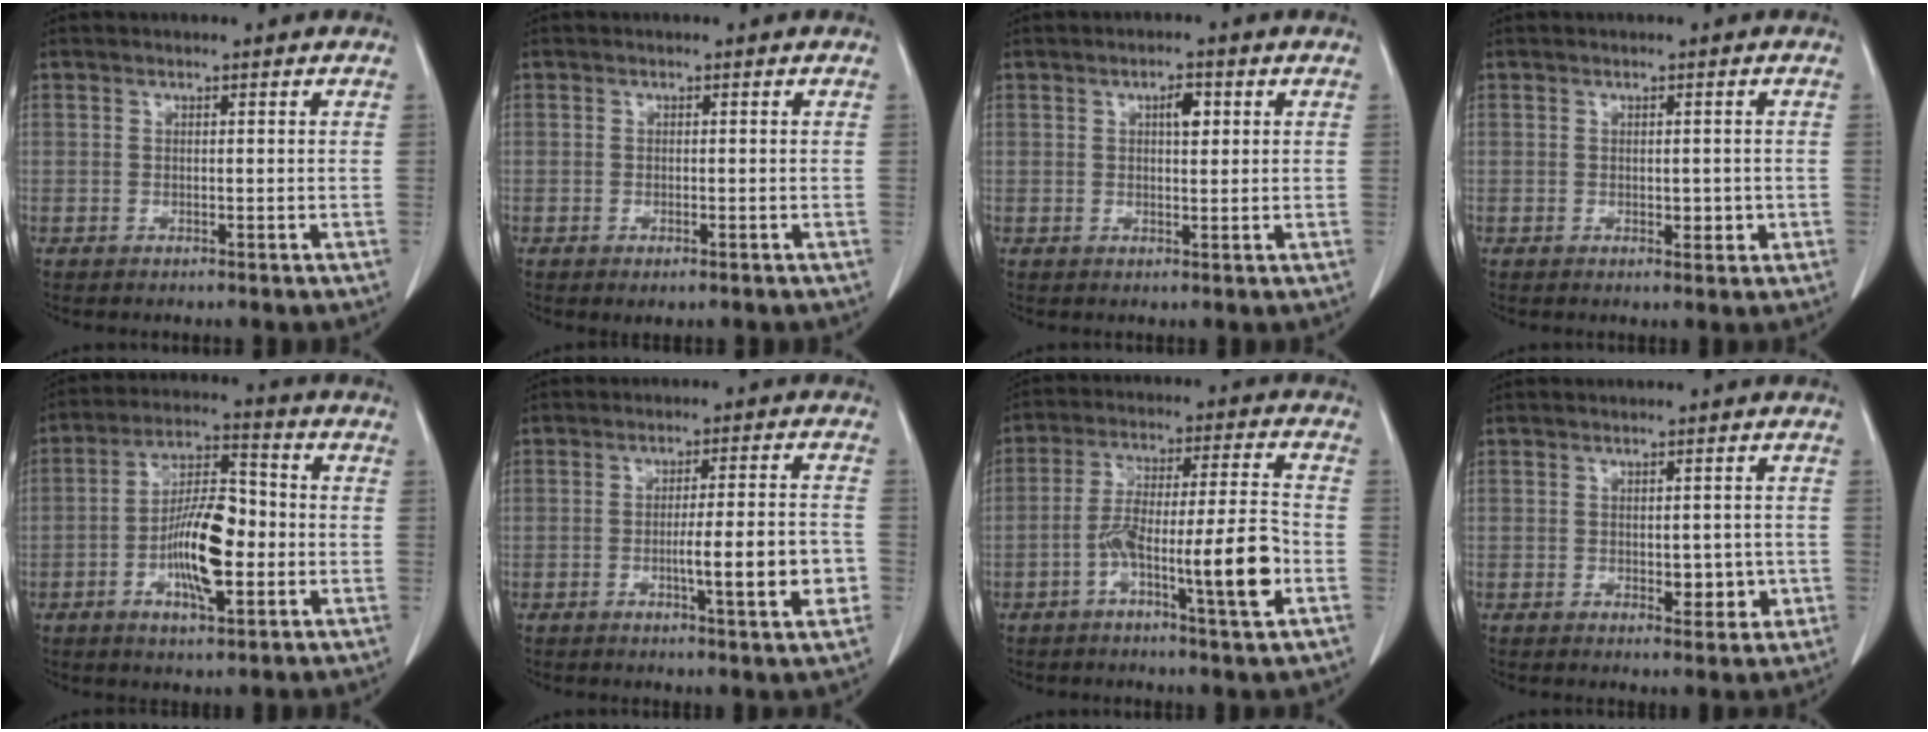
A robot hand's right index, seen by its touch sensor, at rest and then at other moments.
{"total": 1.3, "force": [-0.7, 0.3, 1.0], "torque": [-0.016, -0.004, -0.006]}
{"total": 2.7, "force": [0.9, 1.0, 2.3], "torque": [-0.037, 0.002, 0.015]}
{"total": 2.1, "force": [-0.3, 1.3, 1.7], "torque": [-0.016, 0.000, 0.001]}
{"total": 11.7, "force": [-2.6, 3.6, 10.8], "torque": [-0.201, 0.010, -0.044]}
{"total": 9.3, "force": [-2.5, 0.6, 9.0], "torque": [-0.128, 0.001, -0.035]}
{"total": 13.2, "force": [-4.6, 0.9, 12.4], "torque": [-0.208, 0.014, -0.075]}
{"total": 4.0, "force": [-0.7, 2.3, 3.2], "torque": [-0.028, 0.003, -0.002]}